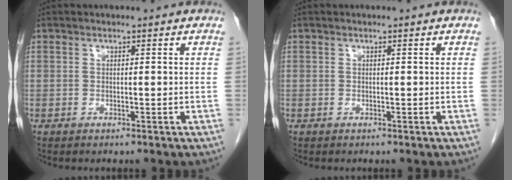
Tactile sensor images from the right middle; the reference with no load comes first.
{"total": 0.0}